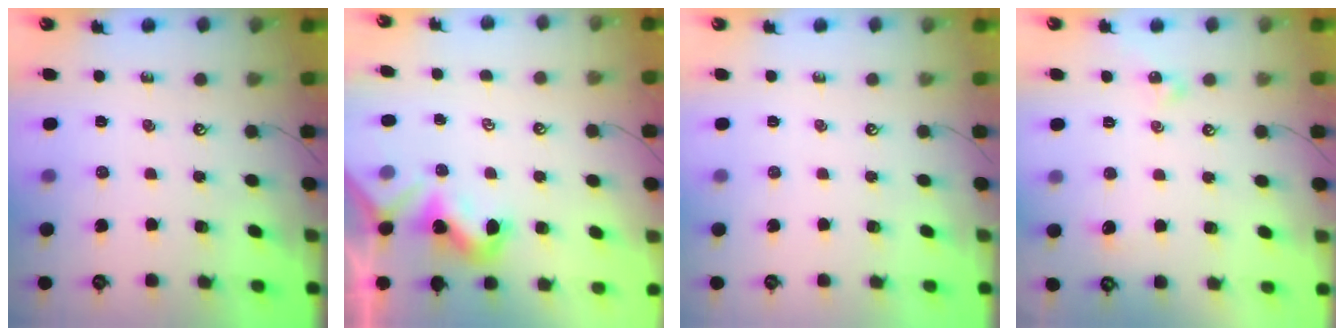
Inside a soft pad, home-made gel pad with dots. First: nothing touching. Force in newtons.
{"total": 1.8, "press": 1.8, "slide": 0.2}
{"total": 0.0}
{"total": 1.1, "press": 1.0, "slide": 0.4}